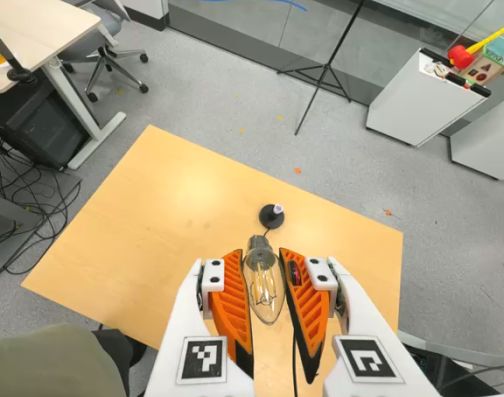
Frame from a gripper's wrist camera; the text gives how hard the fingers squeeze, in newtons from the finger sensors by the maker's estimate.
{"total": 18.3, "left": 19.3, "right": 17.2}